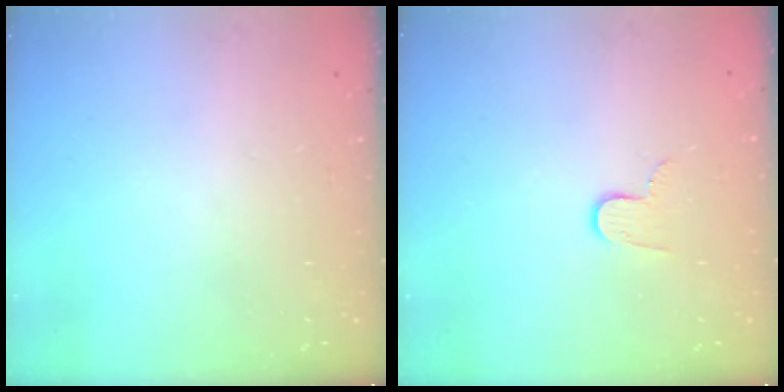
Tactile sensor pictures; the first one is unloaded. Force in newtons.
{"total": 5.8, "press": 5.8, "slide": 0.6}